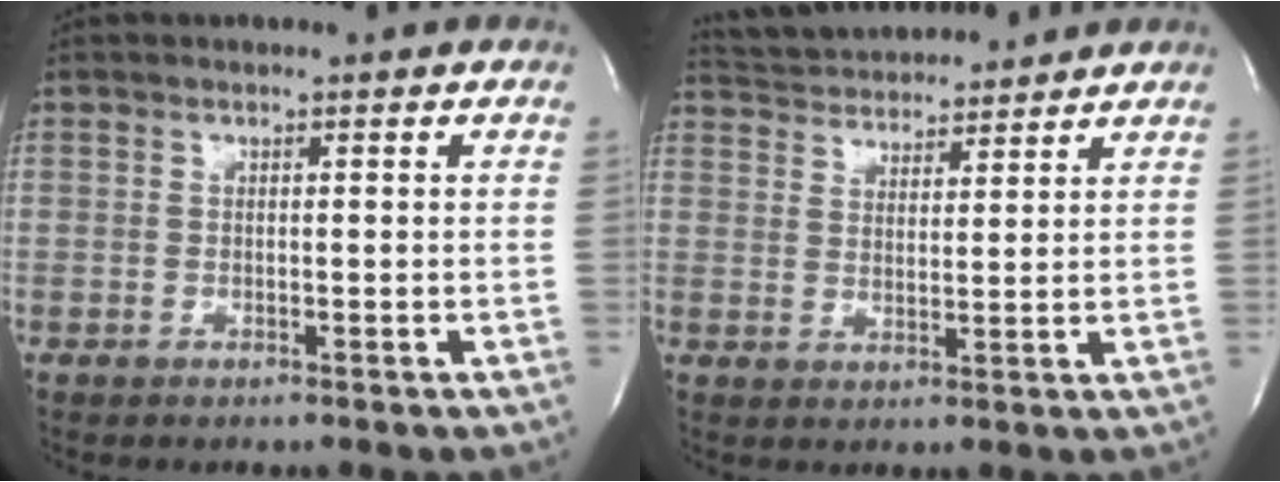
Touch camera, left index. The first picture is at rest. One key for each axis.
{"total": 11.0, "fx": 10.5, "fy": 1.7, "fz": 2.6, "tx": -0.049, "ty": 0.023, "tz": 0.166}